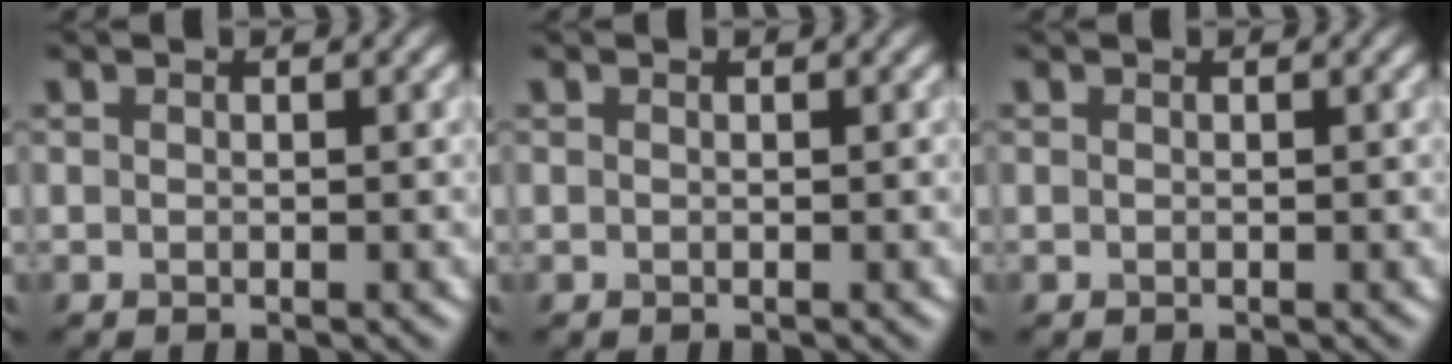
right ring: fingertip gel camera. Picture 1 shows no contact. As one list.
[{"total": 0.0}, {"total": 0.0}]